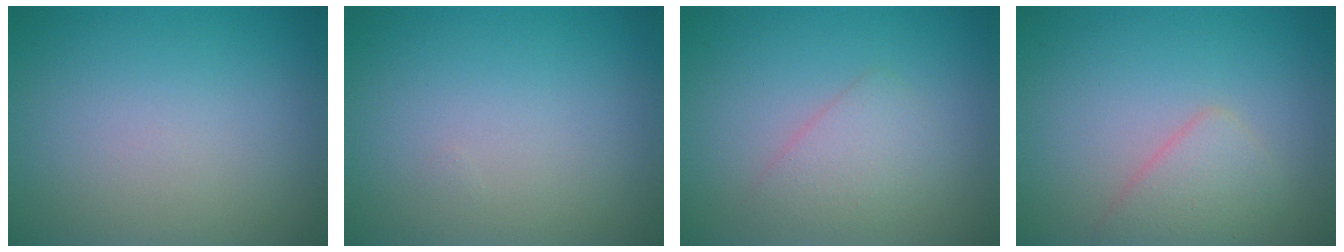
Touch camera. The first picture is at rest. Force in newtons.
{"total": 0.0}
{"total": 2.2, "press": 2.2, "slide": 0.1}
{"total": 2.5, "press": 2.5, "slide": 0.1}